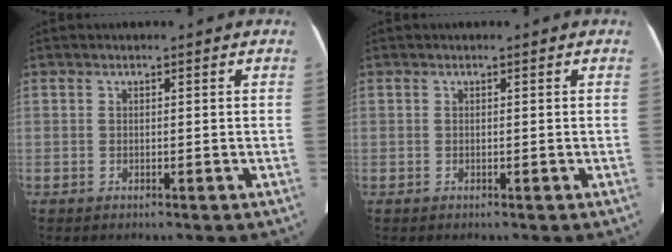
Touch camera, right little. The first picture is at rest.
{"total": 0.0}